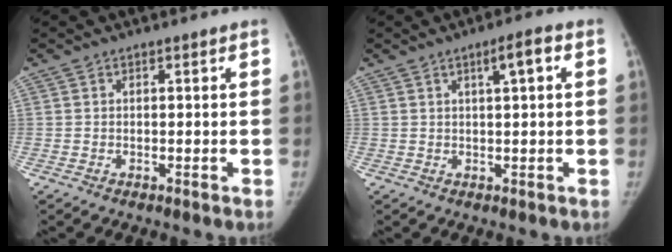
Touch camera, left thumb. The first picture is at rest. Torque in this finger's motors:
{"motor_torque": [-0.04, 0.04, 0.47, -0.17, -0.05]}